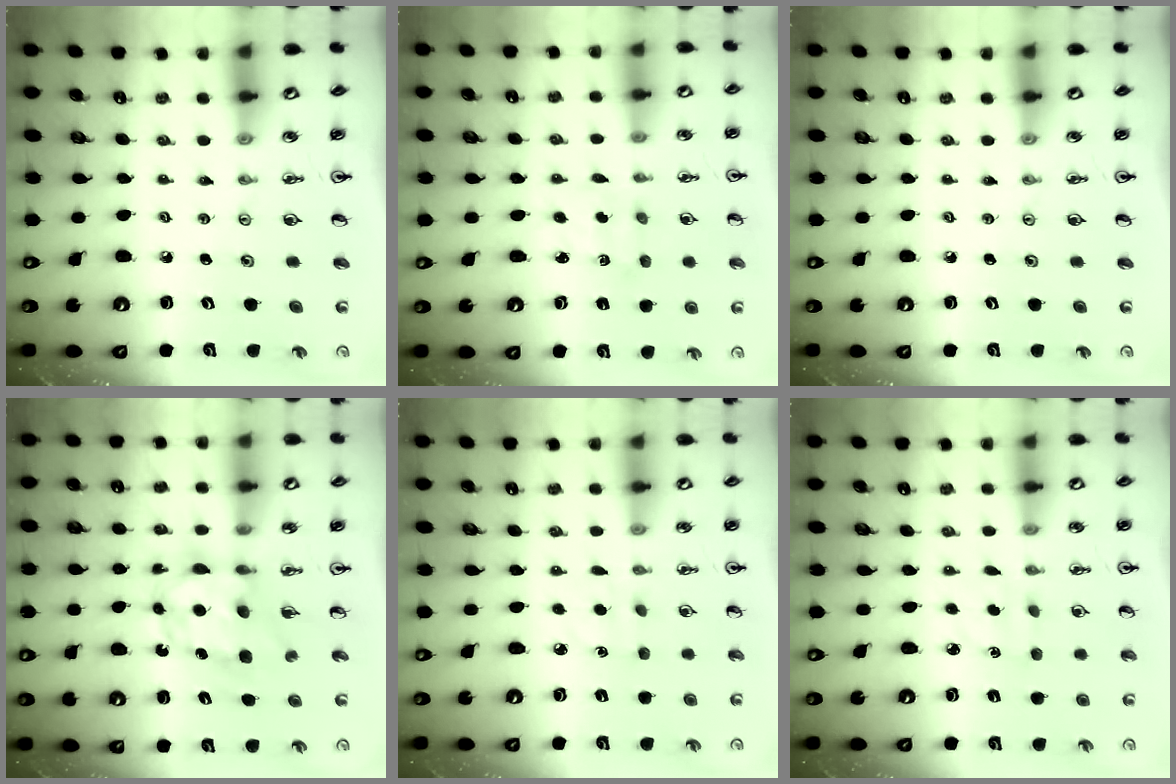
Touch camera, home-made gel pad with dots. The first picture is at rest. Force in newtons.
{"total": 2.7, "press": 2.7, "slide": 0.5}
{"total": 0.0}
{"total": 7.5, "press": 7.4, "slide": 0.6}
{"total": 4.7, "press": 4.7, "slide": 0.5}
{"total": 2.8, "press": 2.7, "slide": 0.7}